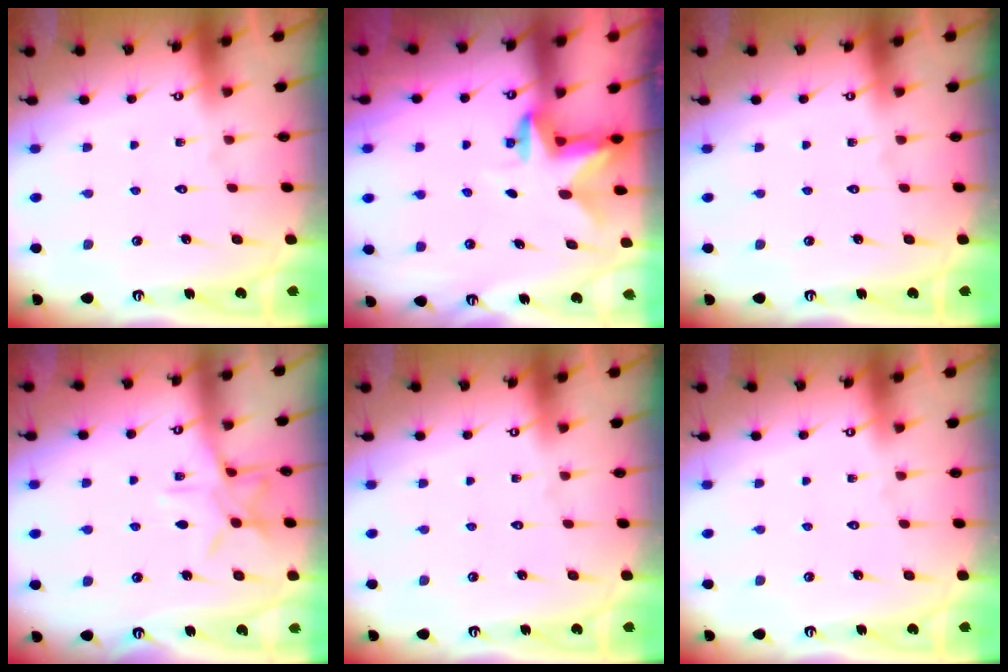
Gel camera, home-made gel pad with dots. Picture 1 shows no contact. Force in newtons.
{"total": 2.6, "press": 2.6, "slide": 0.6}
{"total": 0.0}
{"total": 8.1, "press": 8.1, "slide": 0.2}
{"total": 0.0}
{"total": 0.0}